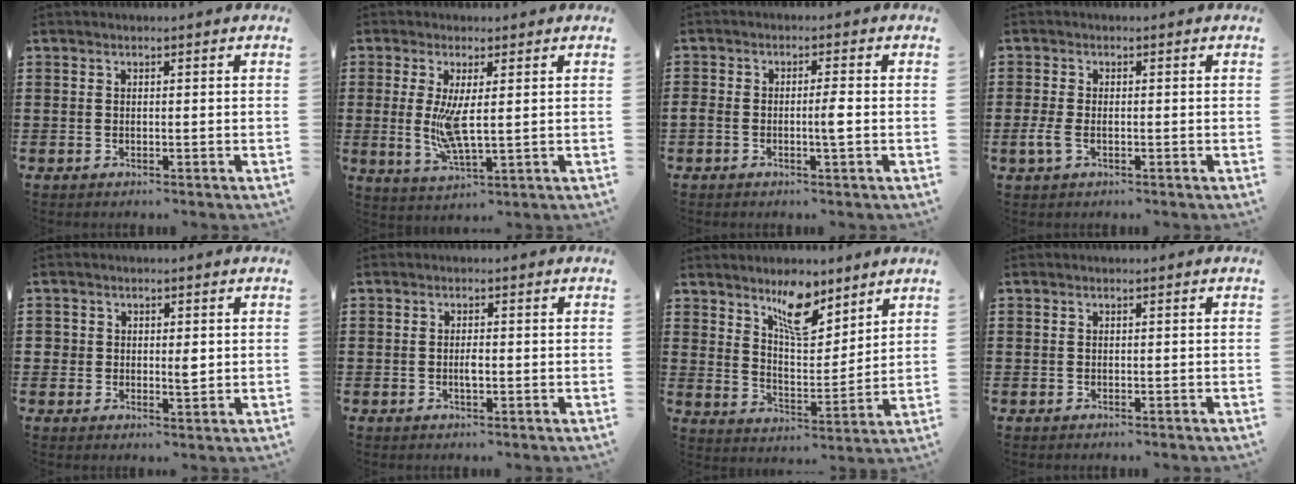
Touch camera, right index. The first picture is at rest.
{"total": 6.5, "force": [0.6, 1.8, 6.2], "torque": [-0.122, -0.011, 0.006]}
{"total": 2.7, "force": [-0.9, 0.3, 2.5], "torque": [-0.053, -0.004, -0.020]}
{"total": 2.4, "force": [-0.8, 1.2, 1.9], "torque": [-0.051, -0.006, -0.018]}
{"total": 2.5, "force": [0.2, 1.7, 1.8], "torque": [-0.031, 0.004, 0.000]}
{"total": 1.7, "force": [-0.4, 0.4, 1.6], "torque": [-0.039, -0.003, -0.010]}
{"total": 9.4, "force": [6.6, 3.5, 5.7], "torque": [-0.097, -0.025, 0.114]}
{"total": 0.0}